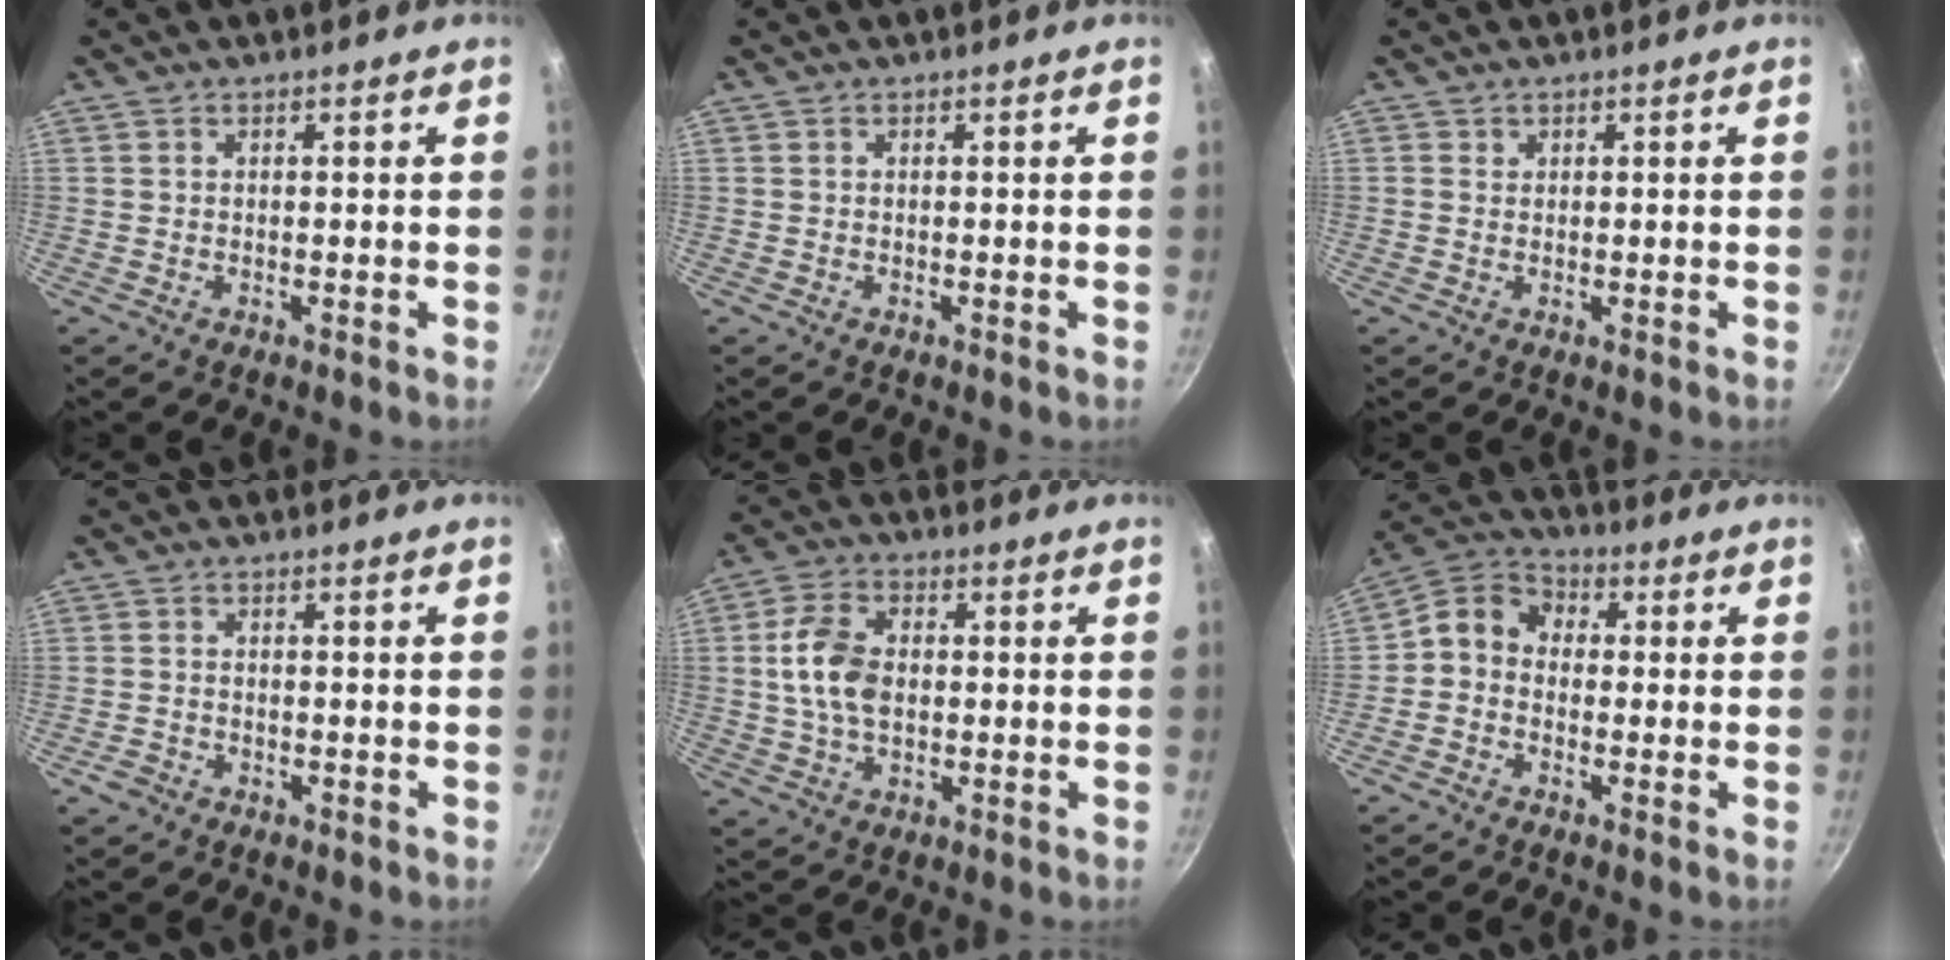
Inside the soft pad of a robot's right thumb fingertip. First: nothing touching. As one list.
[{"total": 0.0}, {"total": 0.8, "force": [0.3, 0.7, 0.1], "torque": [0.004, 0.000, 0.003]}, {"total": 2.3, "force": [-1.4, 1.5, 0.8], "torque": [-0.020, 0.015, -0.026]}, {"total": 9.4, "force": [0.3, 6.2, 7.1], "torque": [-0.127, 0.014, 0.000]}, {"total": 7.3, "force": [-0.7, 6.0, 4.0], "torque": [-0.061, 0.033, -0.040]}]